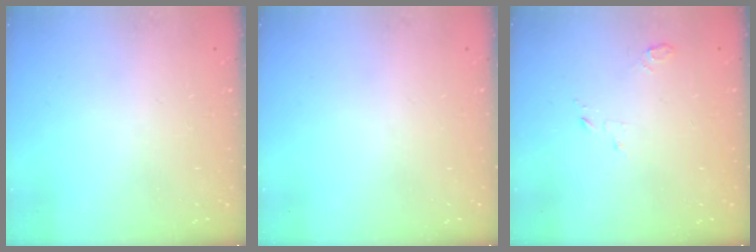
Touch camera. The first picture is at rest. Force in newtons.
{"total": 0.0}
{"total": 2.8, "press": 2.8, "slide": 0.3}